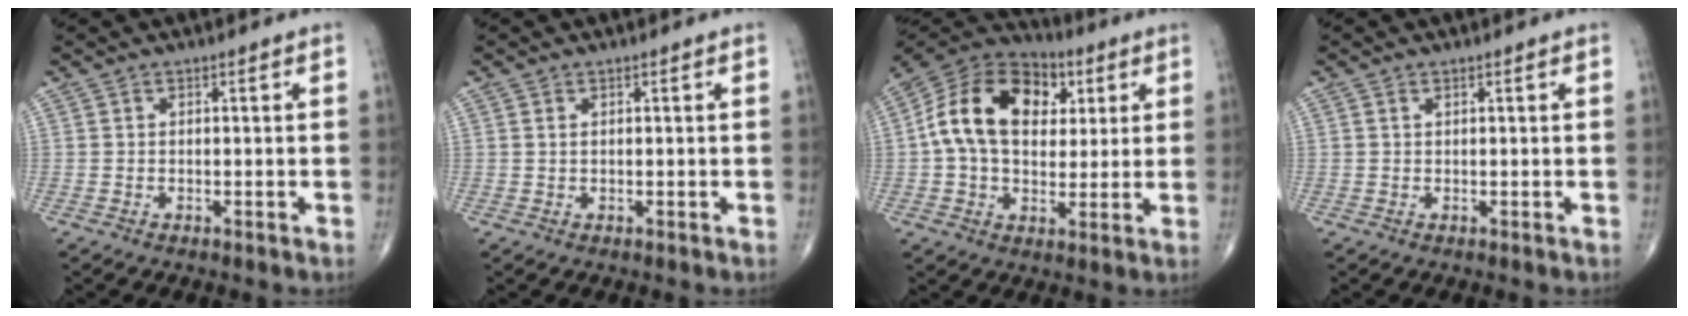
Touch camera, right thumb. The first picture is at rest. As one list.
[{"total": 0.9, "force": [0.3, 0.5, 0.6], "torque": [-0.014, 0.002, 0.008]}, {"total": 19.5, "force": [4.1, 13.2, 13.7], "torque": [-0.226, 0.012, 0.060]}, {"total": 0.6, "force": [0.3, 0.3, 0.4], "torque": [-0.010, 0.001, 0.006]}]